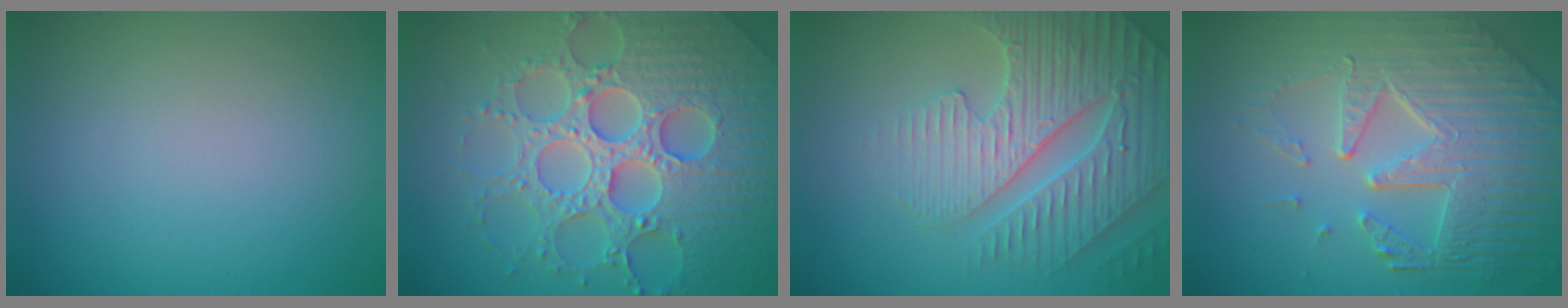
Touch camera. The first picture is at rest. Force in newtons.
{"total": 8.0, "press": 7.8, "slide": 1.7}
{"total": 5.3, "press": 5.1, "slide": 1.4}
{"total": 8.7, "press": 6.0, "slide": 6.3}